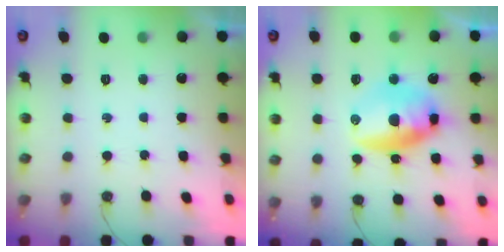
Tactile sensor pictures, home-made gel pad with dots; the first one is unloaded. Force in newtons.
{"total": 11.8, "press": 11.5, "slide": 3.0}